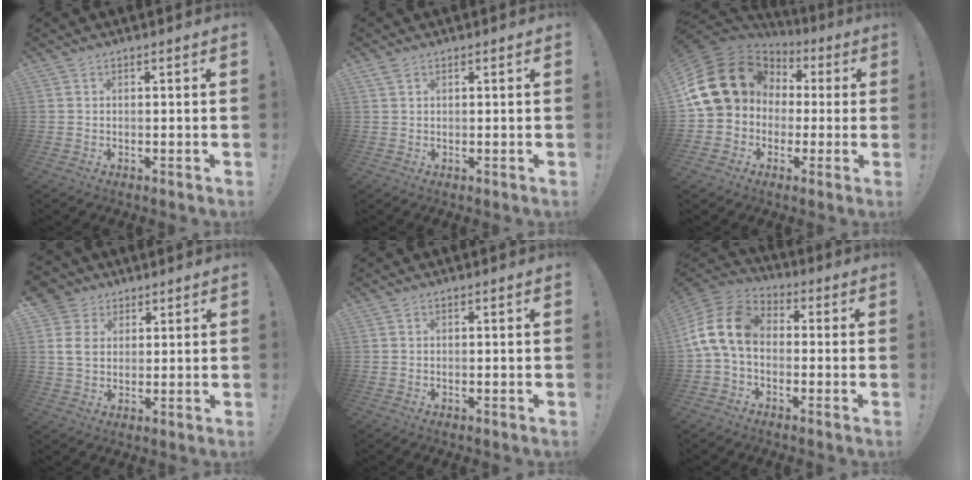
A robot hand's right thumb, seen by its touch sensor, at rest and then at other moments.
{"total": 1.8, "force": [1.1, 1.0, 0.9], "torque": [-0.017, 0.001, 0.022]}
{"total": 20.9, "force": [4.5, 17.0, 11.3], "torque": [-0.205, -0.011, 0.117]}
{"total": 7.8, "force": [2.8, 6.5, 3.1], "torque": [-0.043, -0.008, 0.058]}
{"total": 0.0}
{"total": 14.1, "force": [0.3, 9.5, 10.5], "torque": [-0.203, 0.021, 0.012]}